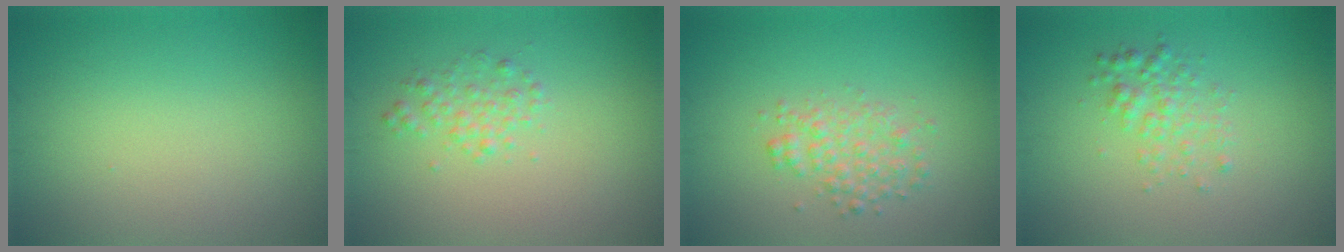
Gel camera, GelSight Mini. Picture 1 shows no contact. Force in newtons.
{"total": 1.7, "press": 1.7, "slide": 0.0}
{"total": 2.5, "press": 2.5, "slide": 0.1}
{"total": 2.2, "press": 2.2, "slide": 0.0}